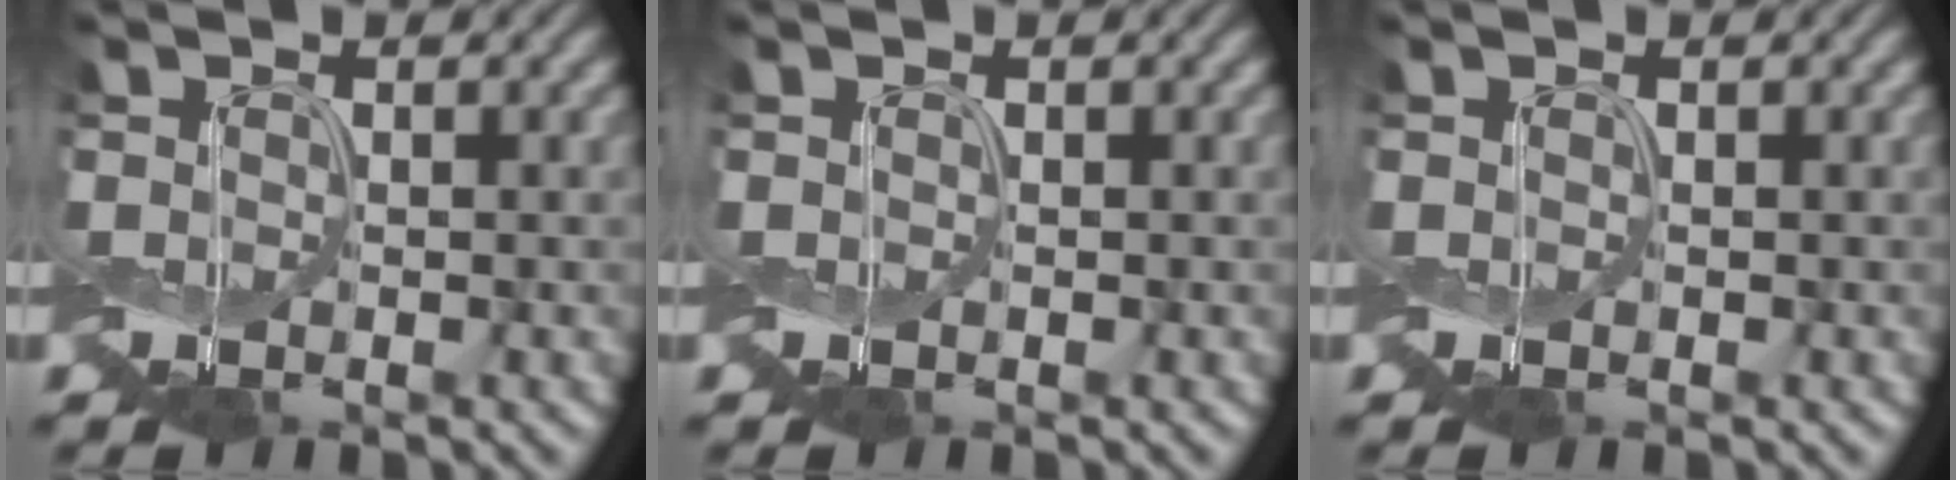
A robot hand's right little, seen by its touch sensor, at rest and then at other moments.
{"total": 0.0}
{"total": 0.0}